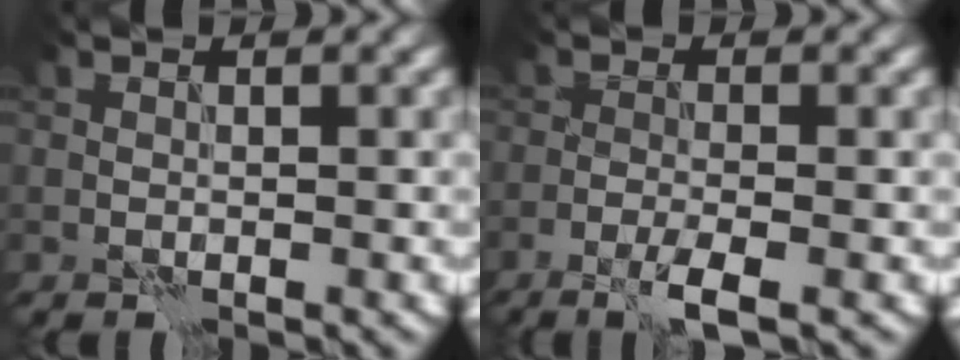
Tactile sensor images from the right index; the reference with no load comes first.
{"total": 2.9, "force": [-1.7, 0.5, 2.3], "torque": [-0.045, 0.002, -0.040]}